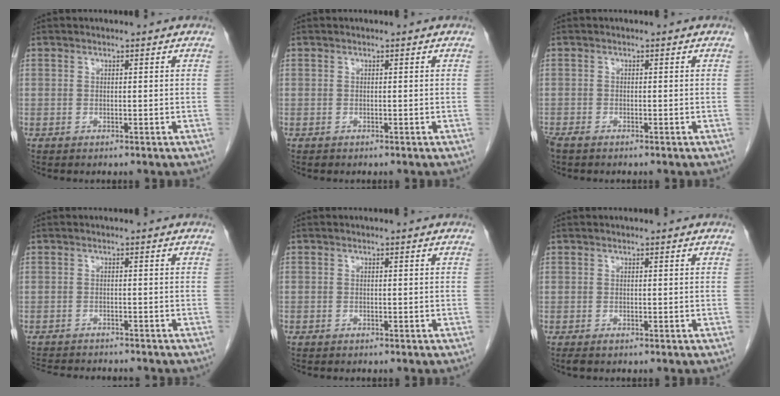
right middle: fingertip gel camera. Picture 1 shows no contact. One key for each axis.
{"total": 0.0}
{"total": 1.9, "fx": -1.5, "fy": 0.7, "fz": 1.0, "tx": -0.023, "ty": -0.005, "tz": -0.025}
{"total": 10.2, "fx": -9.4, "fy": 2.2, "fz": 3.4, "tx": -0.065, "ty": -0.005, "tz": -0.128}
{"total": 0.6, "fx": -0.5, "fy": 0.3, "fz": 0.1, "tx": -0.009, "ty": 0.001, "tz": -0.009}
{"total": 0.8, "fx": -0.6, "fy": 0.2, "fz": 0.5, "tx": -0.012, "ty": -0.002, "tz": -0.009}